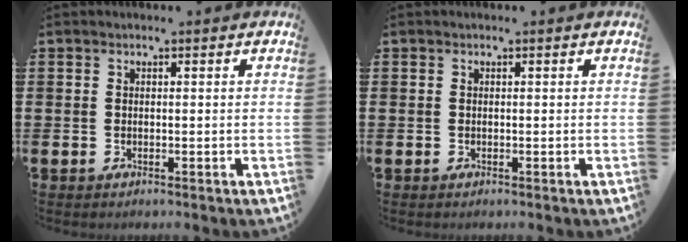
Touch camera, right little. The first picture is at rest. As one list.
[{"total": 0.0}]